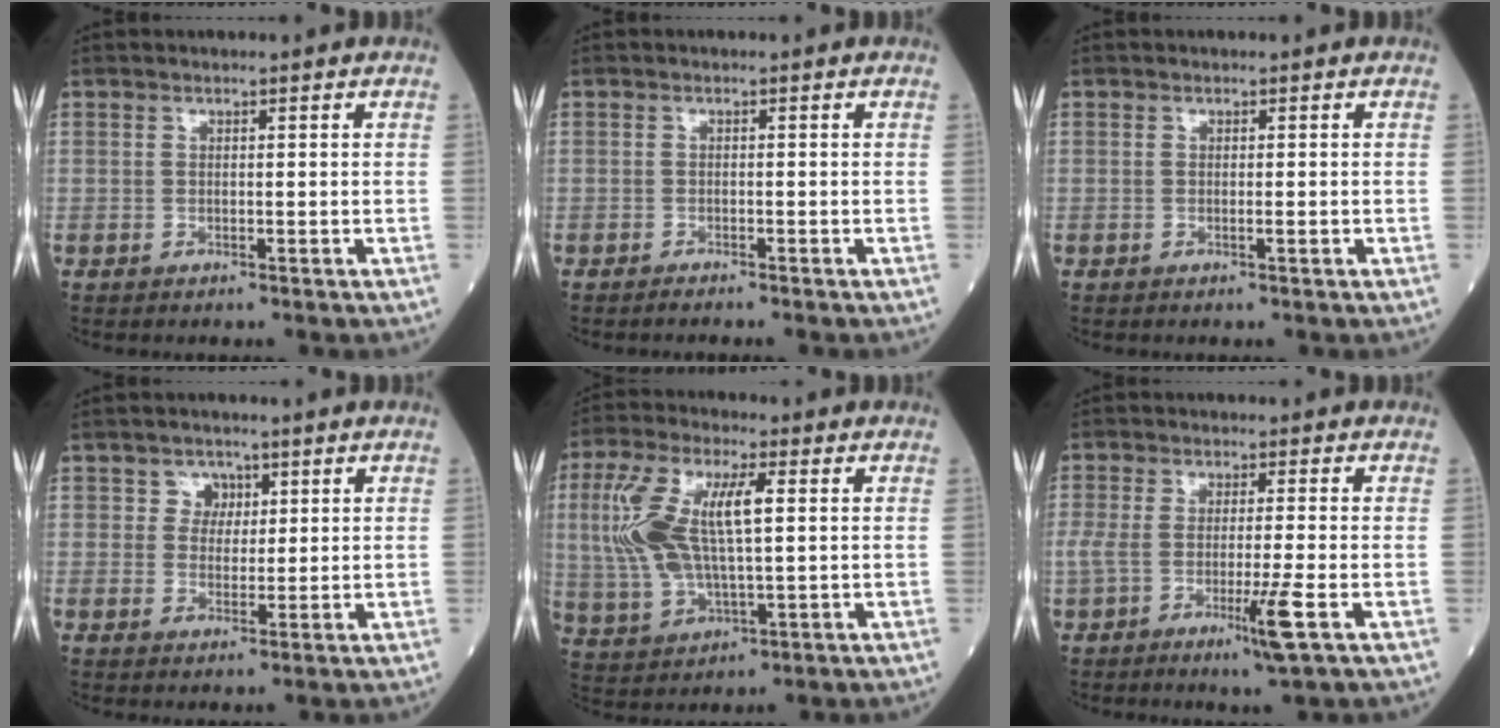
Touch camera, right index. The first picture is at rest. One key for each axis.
{"total": 1.1, "fx": -1.1, "fy": -0.1, "fz": 0.3, "tx": -0.007, "ty": -0.001, "tz": -0.016}
{"total": 0.8, "fx": -0.2, "fy": 0.0, "fz": 0.8, "tx": -0.016, "ty": -0.002, "tz": -0.001}
{"total": 3.1, "fx": 1.4, "fy": 2.7, "fz": 0.7, "tx": -0.003, "ty": 0.002, "tz": 0.018}
{"total": 13.4, "fx": 2.3, "fy": 4.4, "fz": 12.5, "tx": -0.281, "ty": 0.019, "tz": 0.047}
{"total": 6.2, "fx": -2.4, "fy": -0.4, "fz": 5.7, "tx": -0.110, "ty": -0.015, "tz": -0.041}